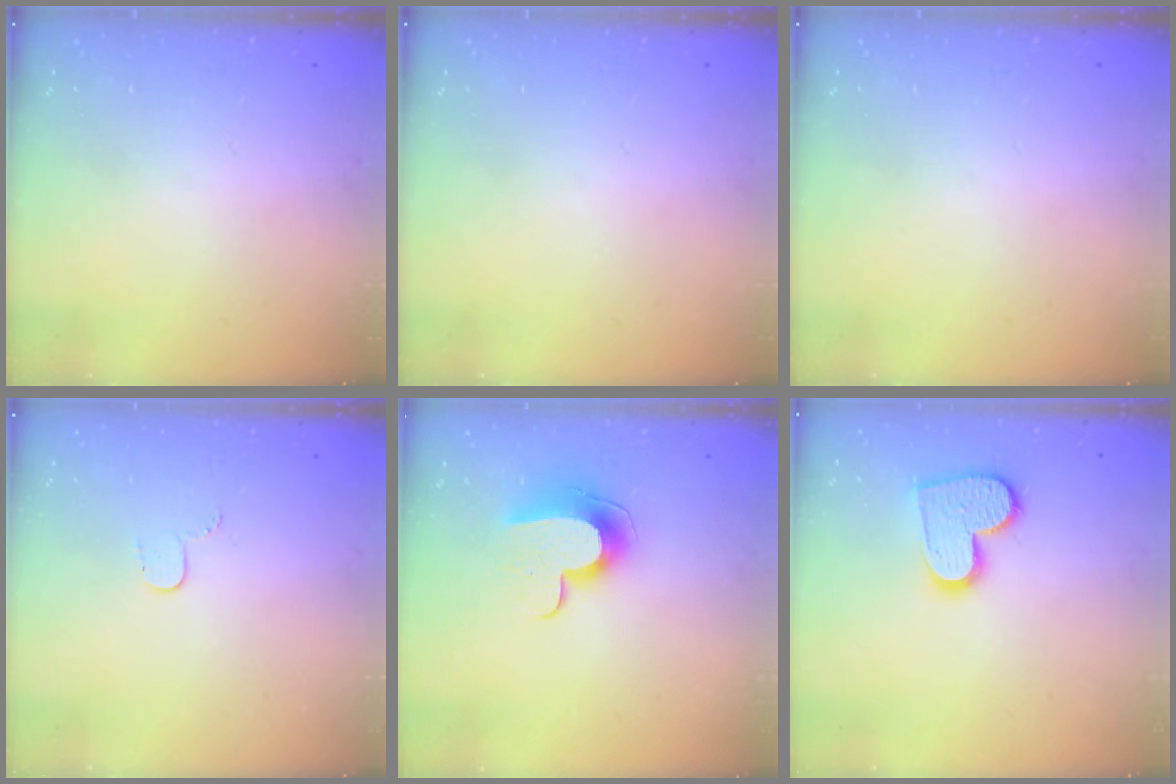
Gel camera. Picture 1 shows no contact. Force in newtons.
{"total": 0.0}
{"total": 0.0}
{"total": 3.5, "press": 3.5, "slide": 0.4}
{"total": 10.2, "press": 10.2, "slide": 0.1}
{"total": 12.7, "press": 12.6, "slide": 1.0}